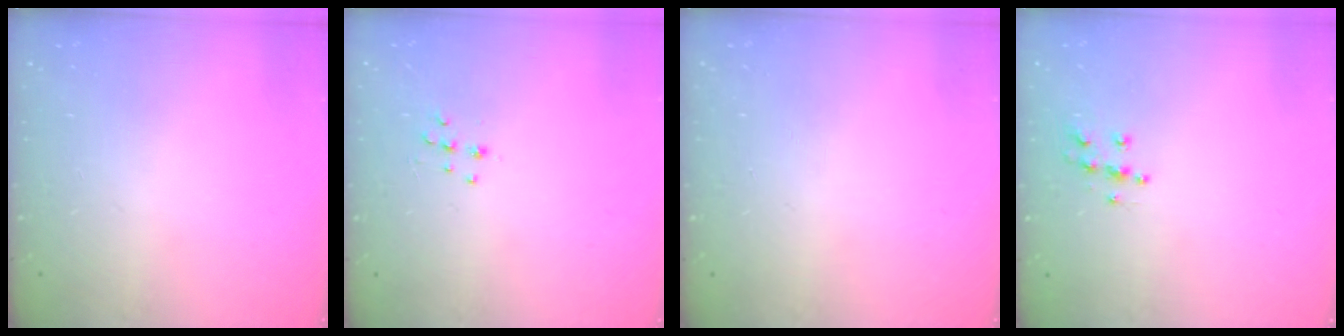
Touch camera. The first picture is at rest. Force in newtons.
{"total": 5.3, "press": 5.2, "slide": 0.7}
{"total": 0.0}
{"total": 6.2, "press": 6.2, "slide": 0.2}